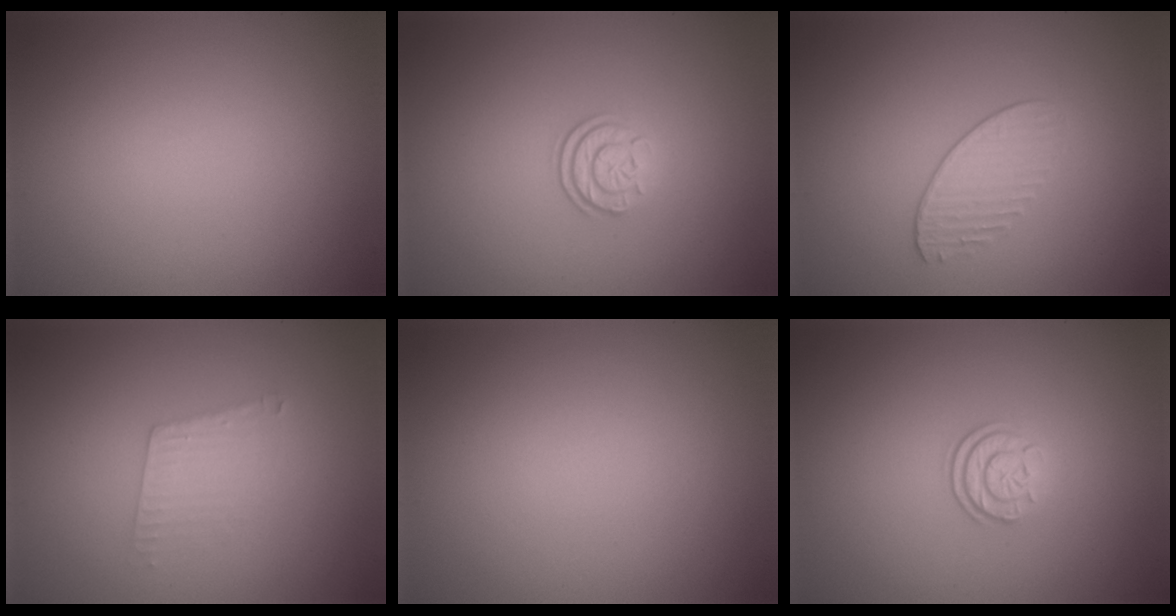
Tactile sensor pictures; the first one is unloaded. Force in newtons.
{"total": 2.4, "press": 1.8, "slide": 1.5}
{"total": 1.6, "press": 1.1, "slide": 1.2}
{"total": 2.0, "press": 2.0, "slide": 0.1}
{"total": 0.0}
{"total": 2.4, "press": 1.8, "slide": 1.5}